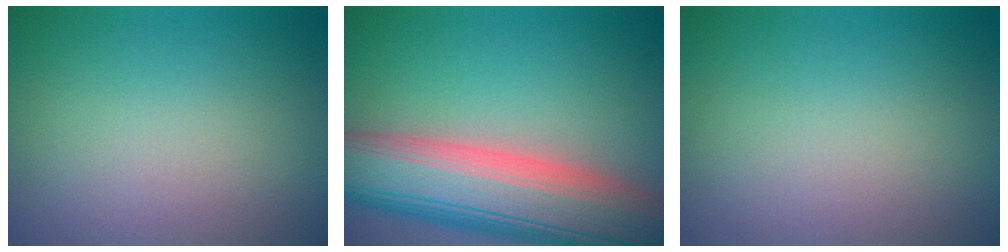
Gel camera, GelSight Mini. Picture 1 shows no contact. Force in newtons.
{"total": 12.4, "press": 12.4, "slide": 0.8}
{"total": 0.0}